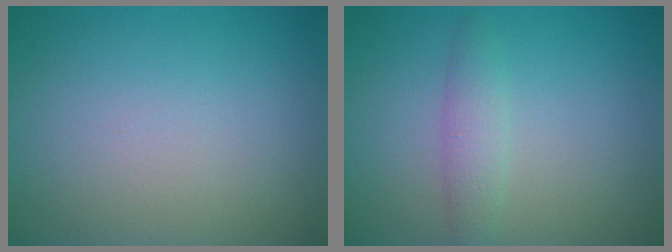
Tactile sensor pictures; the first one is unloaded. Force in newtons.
{"total": 2.0, "press": 2.0, "slide": 0.1}